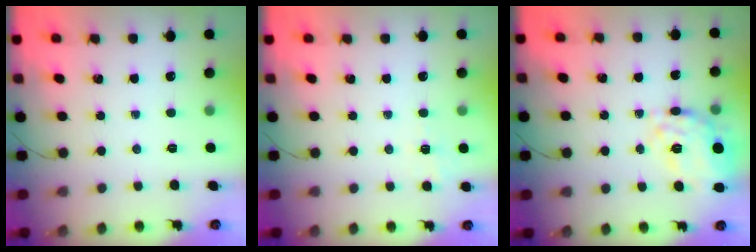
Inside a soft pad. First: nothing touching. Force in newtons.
{"total": 2.0, "press": 1.0, "slide": 1.7}
{"total": 14.1, "press": 13.9, "slide": 2.4}